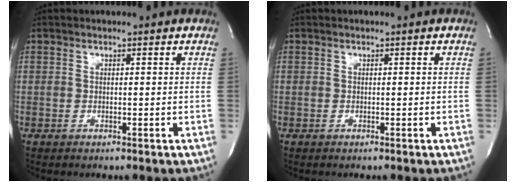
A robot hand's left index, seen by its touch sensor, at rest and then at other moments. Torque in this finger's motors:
{"motor_torque": [0.00, 0.00, 0.00, 0.00]}